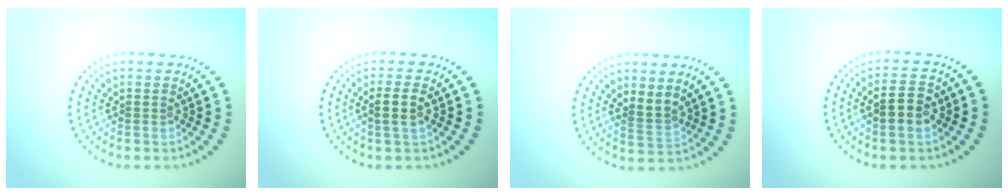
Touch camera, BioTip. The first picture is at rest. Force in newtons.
{"total": 2.1, "press": 1.9, "slide": 0.9}
{"total": 1.9, "press": 1.6, "slide": 1.0}
{"total": 2.9, "press": 2.8, "slide": 0.4}